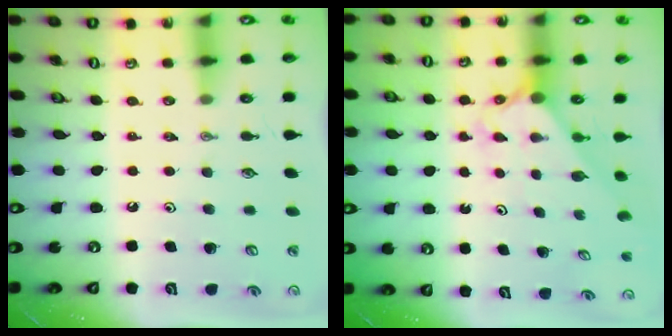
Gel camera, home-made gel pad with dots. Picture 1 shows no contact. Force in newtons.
{"total": 1.8, "press": 1.8, "slide": 0.1}